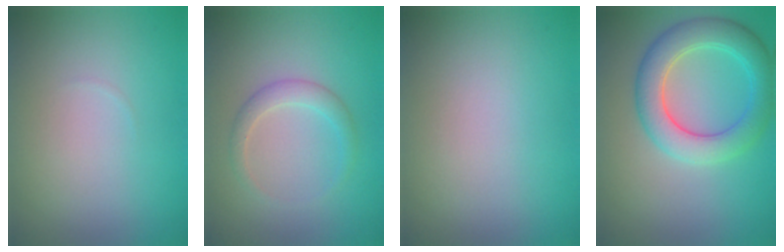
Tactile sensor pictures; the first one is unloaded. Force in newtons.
{"total": 1.9, "press": 1.9, "slide": 0.1}
{"total": 0.0}
{"total": 5.5, "press": 5.5, "slide": 0.5}